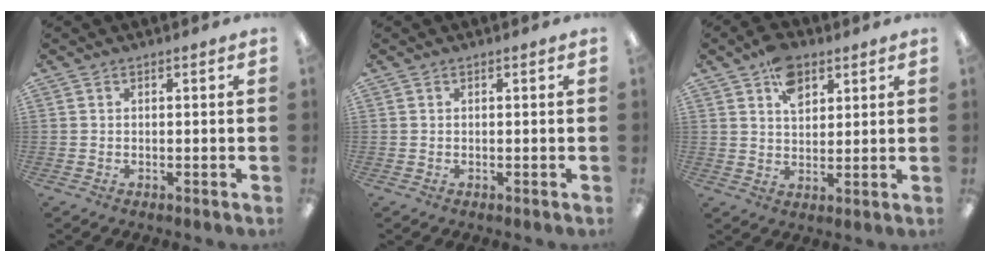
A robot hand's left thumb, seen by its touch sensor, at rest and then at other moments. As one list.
[{"total": 0.0}, {"total": 7.8, "force": [4.4, 4.8, 4.3], "torque": [-0.058, -0.013, 0.075]}]